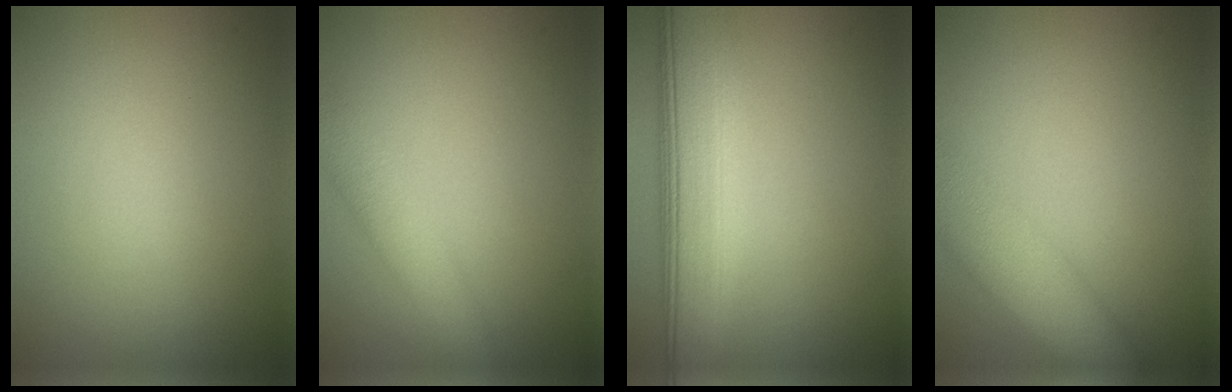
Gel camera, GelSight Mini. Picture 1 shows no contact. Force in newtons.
{"total": 4.3, "press": 4.3, "slide": 0.2}
{"total": 9.3, "press": 9.3, "slide": 0.9}
{"total": 8.2, "press": 8.2, "slide": 0.4}